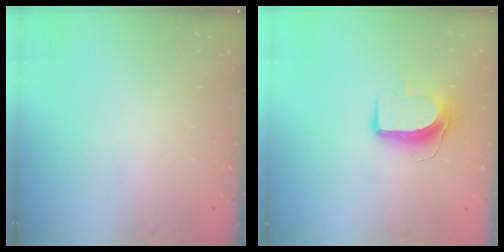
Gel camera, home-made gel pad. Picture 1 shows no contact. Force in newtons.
{"total": 9.4, "press": 9.3, "slide": 0.9}